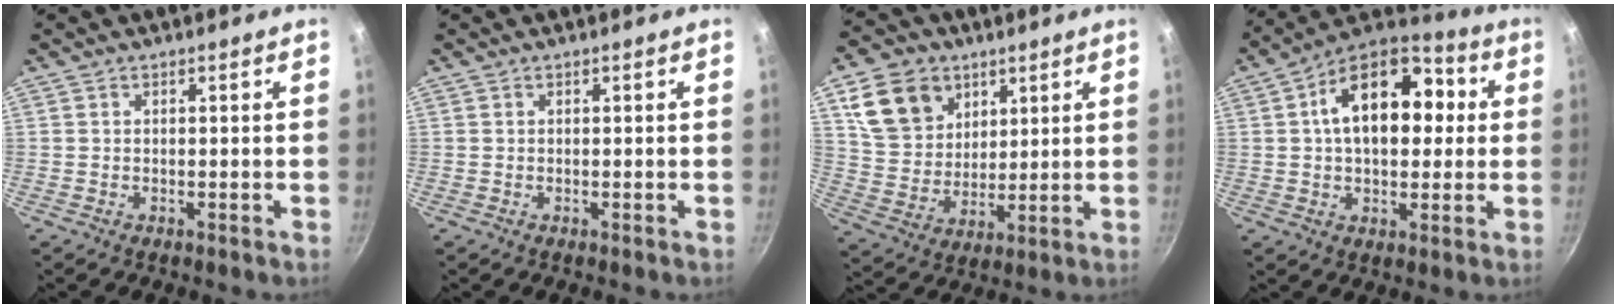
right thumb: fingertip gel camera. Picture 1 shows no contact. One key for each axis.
{"total": 0.0}
{"total": 14.0, "fx": 6.6, "fy": 10.7, "fz": 6.0, "tx": -0.083, "ty": -0.016, "tz": 0.129}
{"total": 18.1, "fx": 2.9, "fy": 10.9, "fz": 14.2, "tx": -0.184, "ty": 0.031, "tz": 0.037}